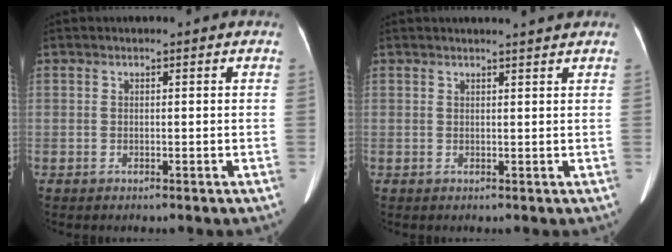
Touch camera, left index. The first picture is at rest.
{"total": 3.5, "force": [3.3, -0.4, 1.2], "torque": [-0.016, 0.006, 0.038]}